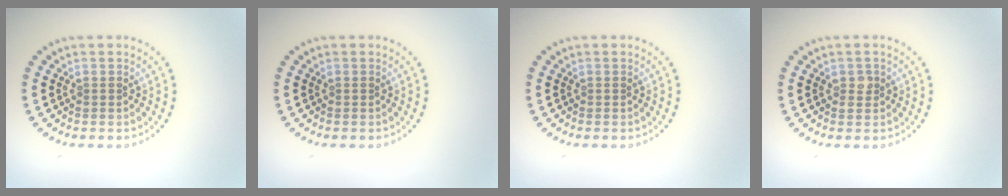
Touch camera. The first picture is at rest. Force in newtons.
{"total": 0.0}
{"total": 0.0}
{"total": 1.1, "press": 1.1, "slide": 0.0}